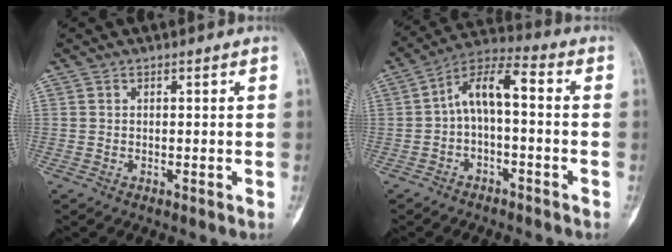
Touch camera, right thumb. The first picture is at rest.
{"total": 8.7, "force": [-0.9, 3.8, 7.7], "torque": [-0.135, 0.052, -0.024]}